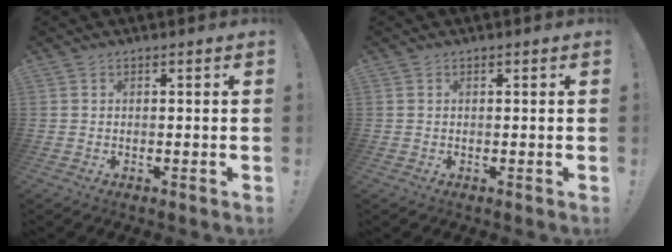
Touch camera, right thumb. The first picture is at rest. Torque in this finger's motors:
{"motor_torque": [-0.07, 0.20, 0.12, -0.07, 0.00]}